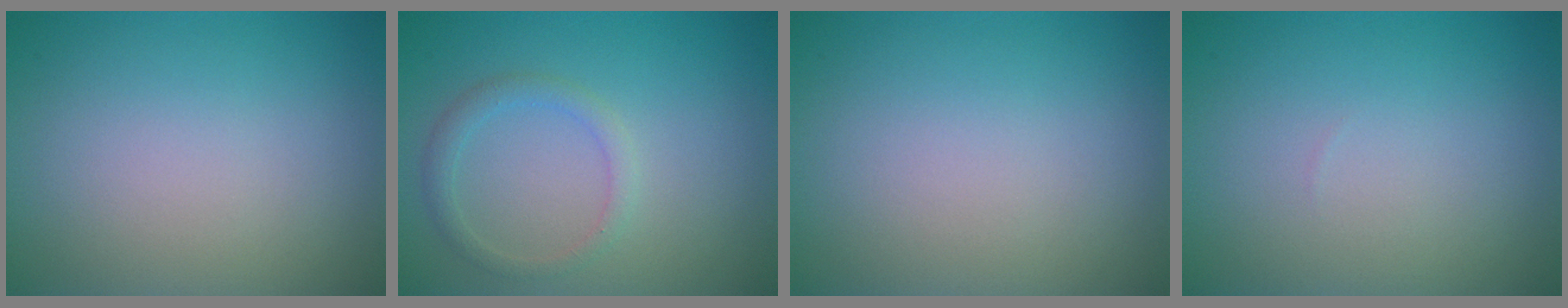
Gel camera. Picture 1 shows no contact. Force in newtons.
{"total": 1.7, "press": 1.7, "slide": 0.2}
{"total": 0.0}
{"total": 0.0}